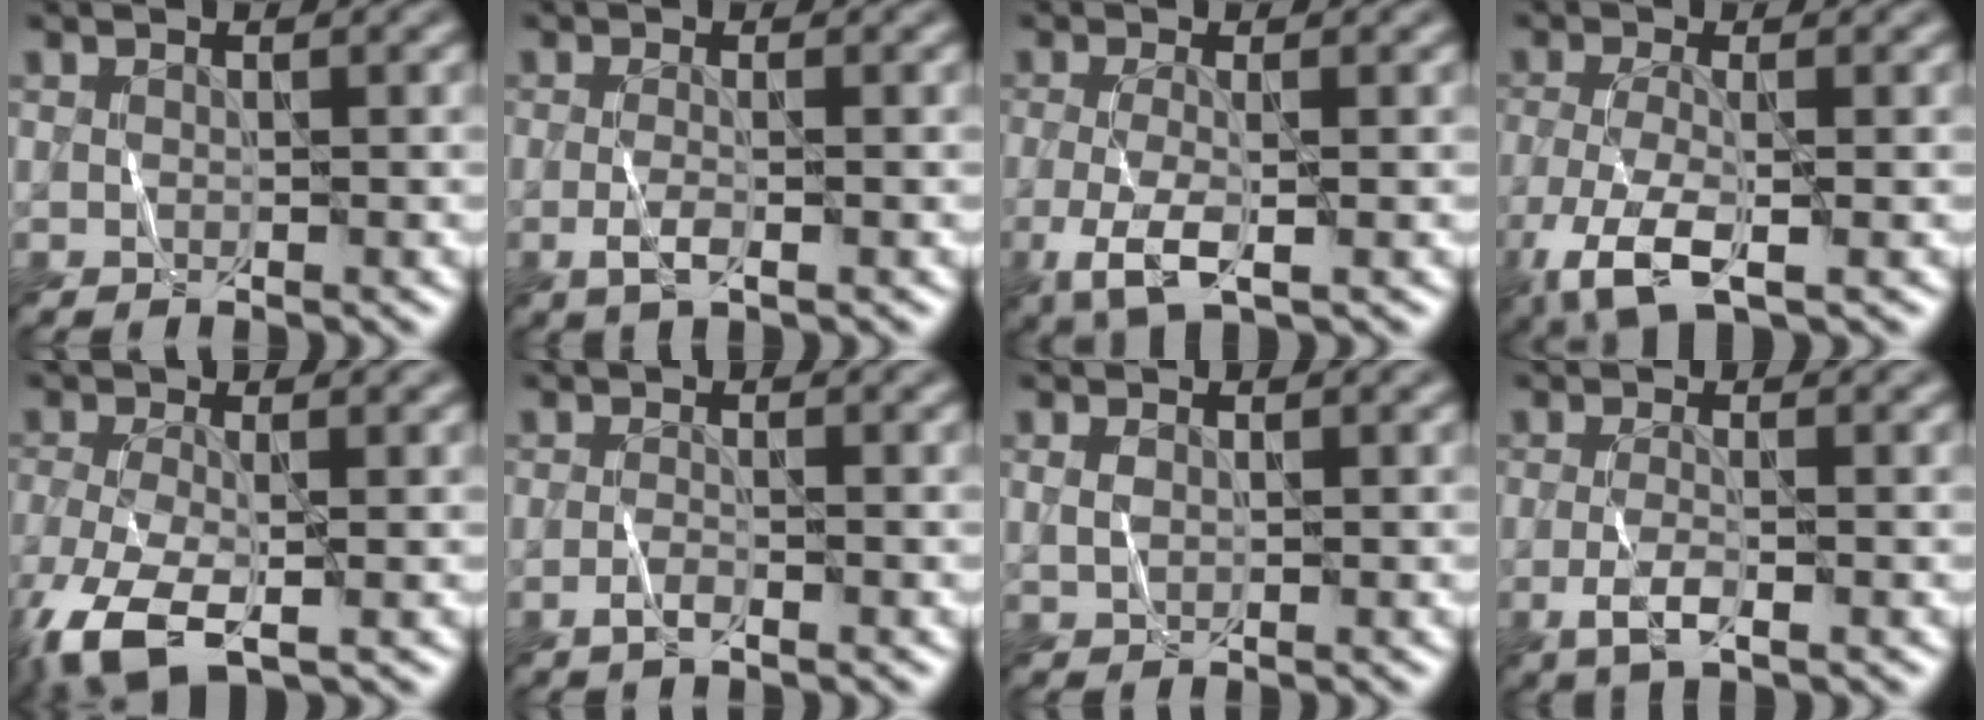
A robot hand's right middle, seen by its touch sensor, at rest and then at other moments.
{"total": 2.1, "force": [-0.7, 0.5, 1.9], "torque": [-0.040, -0.003, -0.017]}
{"total": 4.2, "force": [-1.3, 1.3, 3.8], "torque": [-0.084, -0.008, -0.029]}
{"total": 5.7, "force": [-2.7, 1.8, 4.6], "torque": [-0.105, -0.012, -0.061]}
{"total": 6.9, "force": [-3.5, 2.7, 5.3], "torque": [-0.130, -0.017, -0.076]}
{"total": 1.6, "force": [-0.9, 0.4, 1.2], "torque": [-0.025, 0.002, -0.021]}
{"total": 0.9, "force": [0.4, 0.6, 0.6], "torque": [-0.018, 0.001, 0.008]}
{"total": 2.7, "force": [-1.0, 0.8, 2.4], "torque": [-0.053, -0.003, -0.024]}